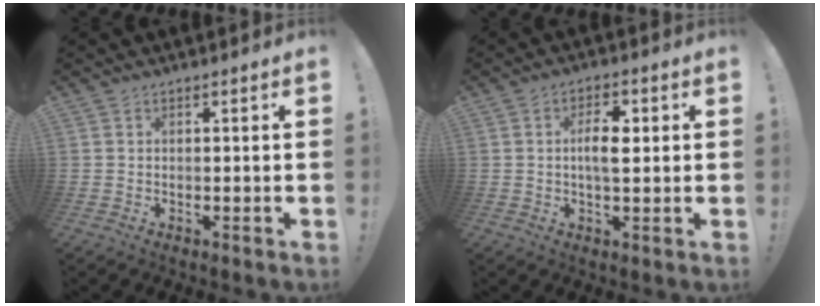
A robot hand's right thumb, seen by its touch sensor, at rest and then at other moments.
{"total": 6.6, "force": [0.6, 3.1, 5.8], "torque": [-0.100, 0.003, 0.003]}